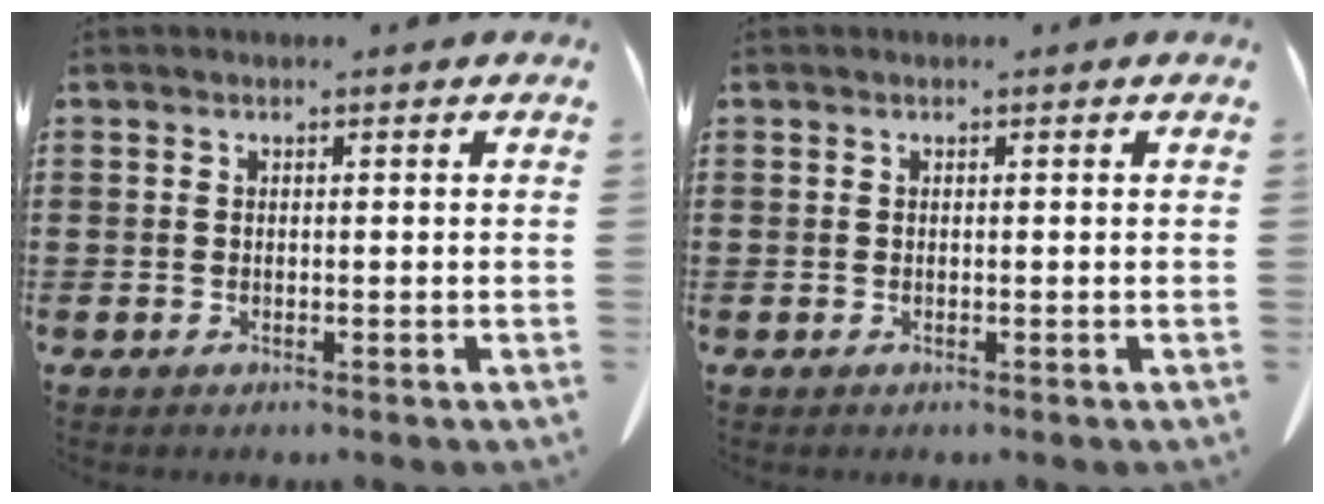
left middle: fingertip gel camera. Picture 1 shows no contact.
{"total": 0.0}